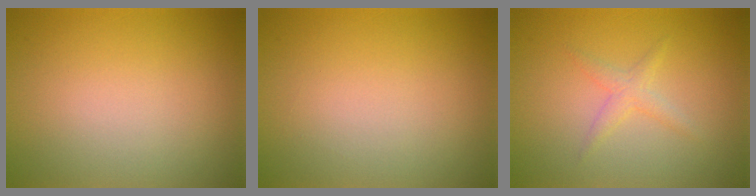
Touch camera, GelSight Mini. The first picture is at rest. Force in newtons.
{"total": 0.0}
{"total": 1.4, "press": 1.4, "slide": 0.1}